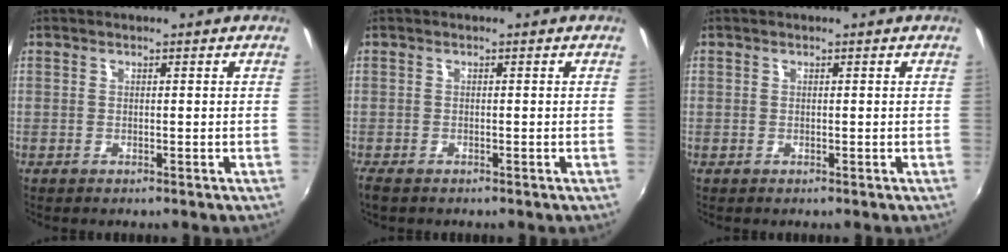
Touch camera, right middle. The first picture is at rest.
{"total": 2.2, "force": [-1.7, 0.9, 1.1], "torque": [-0.022, -0.010, -0.029]}
{"total": 0.6, "force": [-0.2, 0.6, 0.0], "torque": [0.000, 0.000, -0.003]}